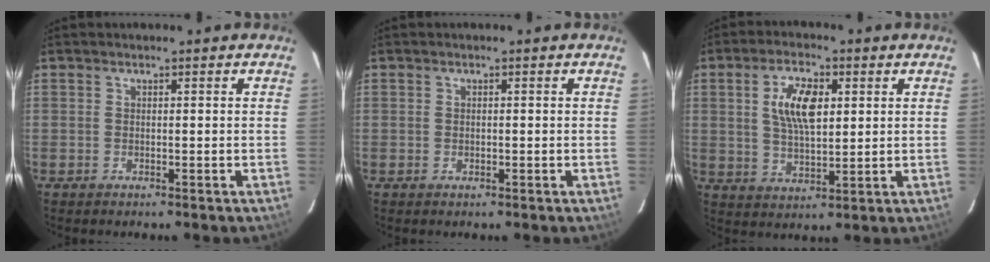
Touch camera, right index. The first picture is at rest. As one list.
[{"total": 0.6, "force": [-0.1, 0.5, 0.2], "torque": [-0.001, 0.000, 0.000]}, {"total": 9.0, "force": [2.4, 4.0, 7.7], "torque": [-0.145, 0.008, 0.046]}]